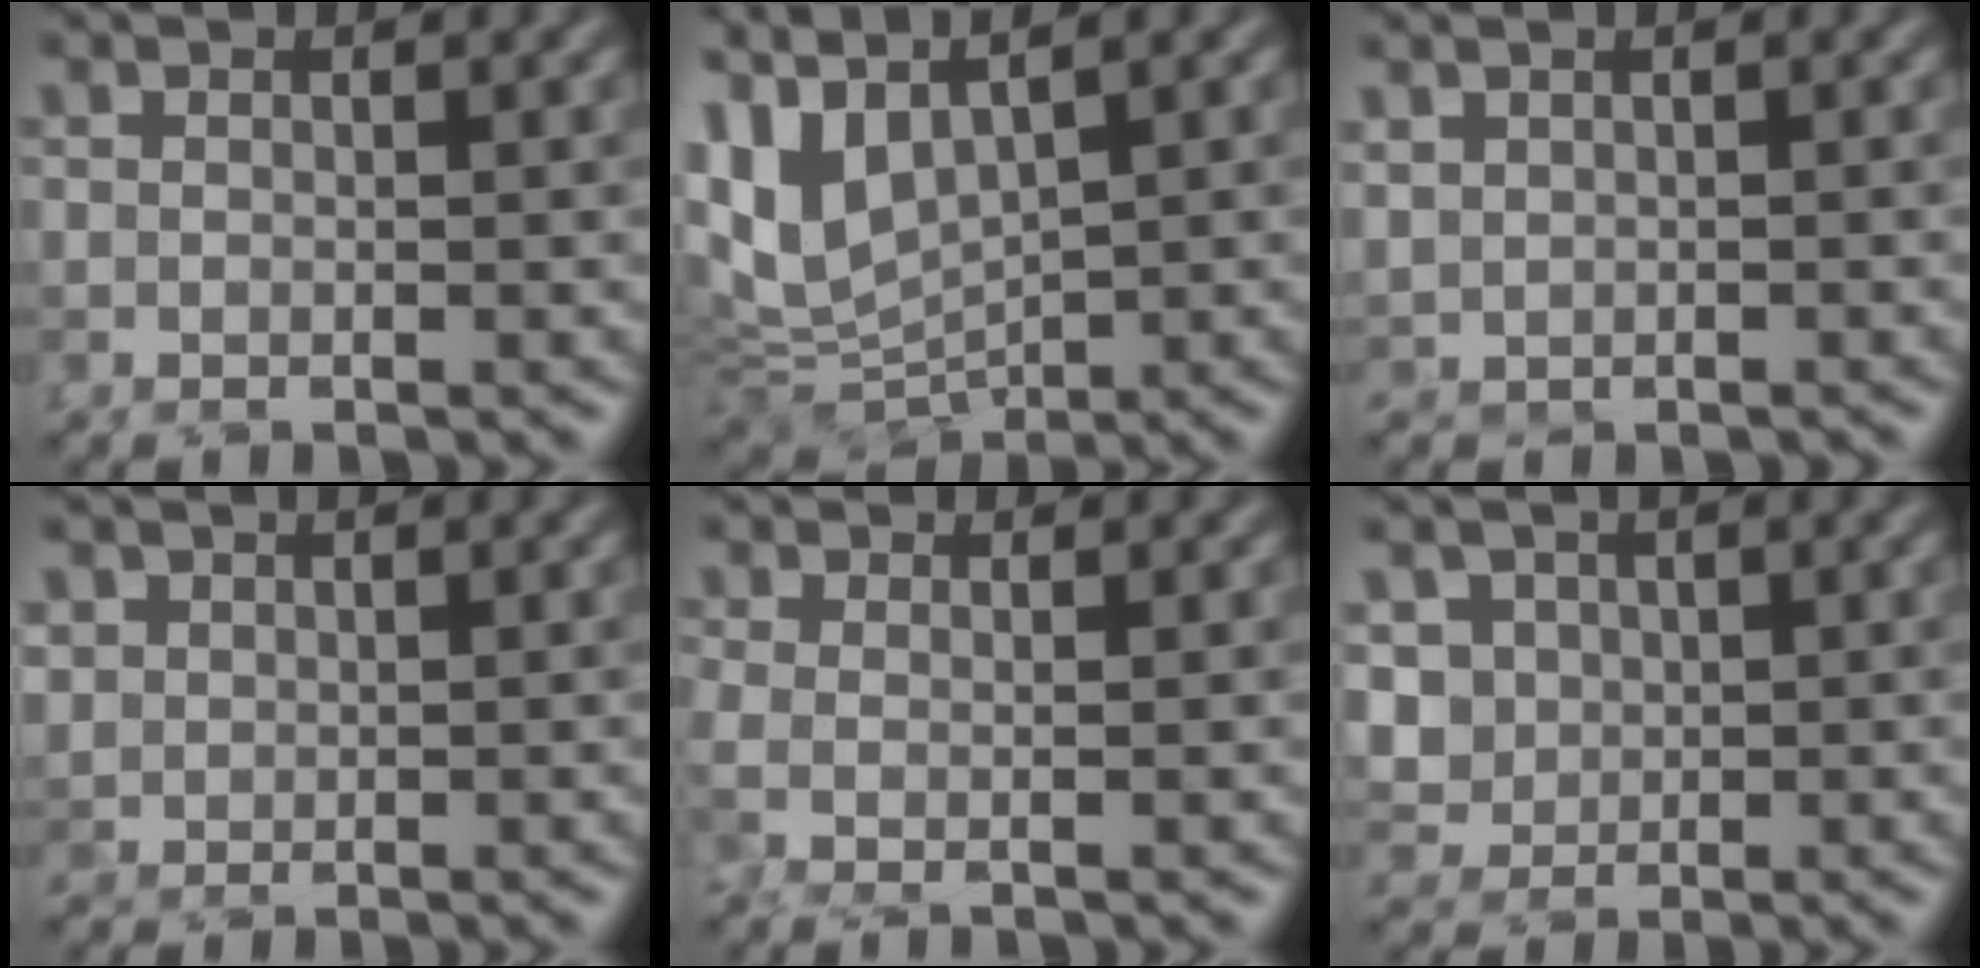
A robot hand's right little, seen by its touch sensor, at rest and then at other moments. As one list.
[{"total": 5.9, "force": [3.2, 3.3, 3.8], "torque": [-0.091, -0.001, 0.071]}, {"total": 1.1, "force": [0.8, 0.4, -0.7], "torque": [0.020, 0.003, 0.020]}, {"total": 1.3, "force": [0.9, 0.8, -0.6], "torque": [0.019, 0.001, 0.017]}, {"total": 1.0, "force": [0.0, 0.3, 0.9], "torque": [-0.021, -0.006, -0.006]}, {"total": 3.4, "force": [1.8, 2.9, 0.6], "torque": [-0.014, 0.006, 0.037]}]